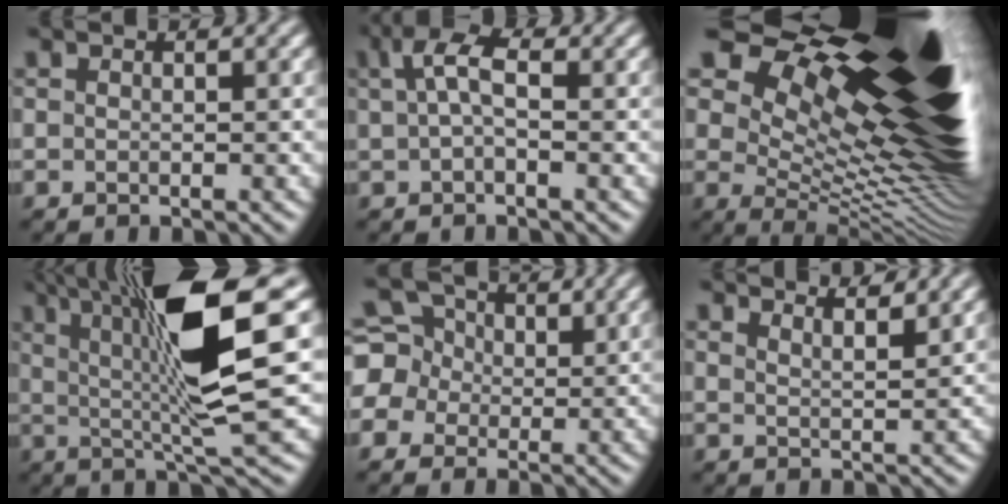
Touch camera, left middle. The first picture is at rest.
{"total": 3.0, "force": [0.9, 1.5, 2.5], "torque": [-0.053, 0.007, 0.011]}
{"total": 18.3, "force": [9.7, 7.4, 13.7], "torque": [-0.202, 0.031, 0.149]}
{"total": 11.2, "force": [2.6, 2.0, 10.7], "torque": [-0.169, 0.001, 0.044]}
{"total": 6.5, "force": [1.2, 6.1, 1.9], "torque": [-0.050, 0.035, 0.000]}
{"total": 4.6, "force": [4.0, 1.2, 1.9], "torque": [0.004, 0.025, 0.023]}